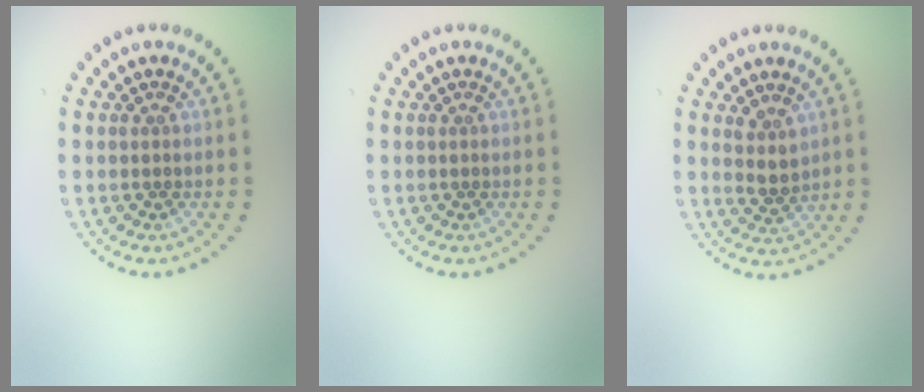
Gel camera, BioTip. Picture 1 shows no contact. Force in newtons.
{"total": 0.0}
{"total": 2.2, "press": 1.8, "slide": 1.3}